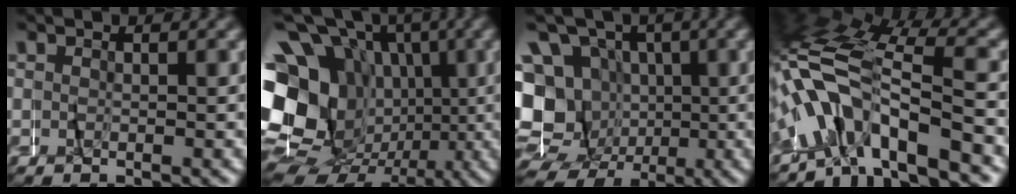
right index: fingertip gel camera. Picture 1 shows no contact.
{"total": 16.8, "force": [-0.7, 13.3, 10.2], "torque": [-0.200, -0.033, -0.022]}
{"total": 17.7, "force": [-2.1, 16.2, 6.9], "torque": [-0.161, -0.049, -0.042]}
{"total": 7.7, "force": [-0.5, 4.4, 6.3], "torque": [-0.157, 0.010, -0.022]}